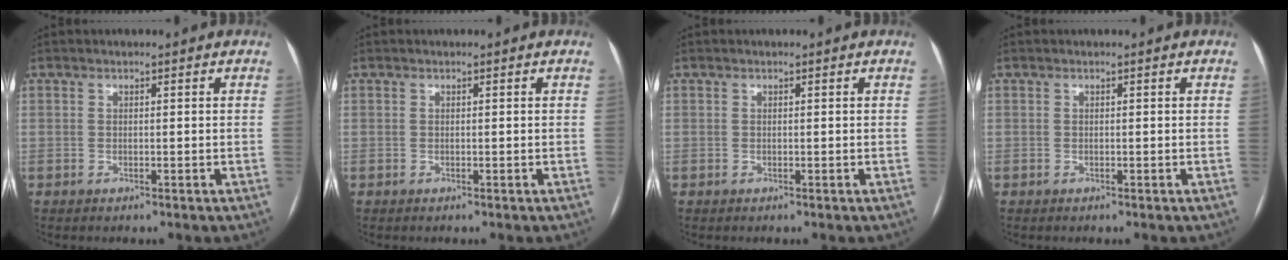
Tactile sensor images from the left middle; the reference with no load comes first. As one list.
[{"total": 0.0}, {"total": 0.0}, {"total": 0.0}]